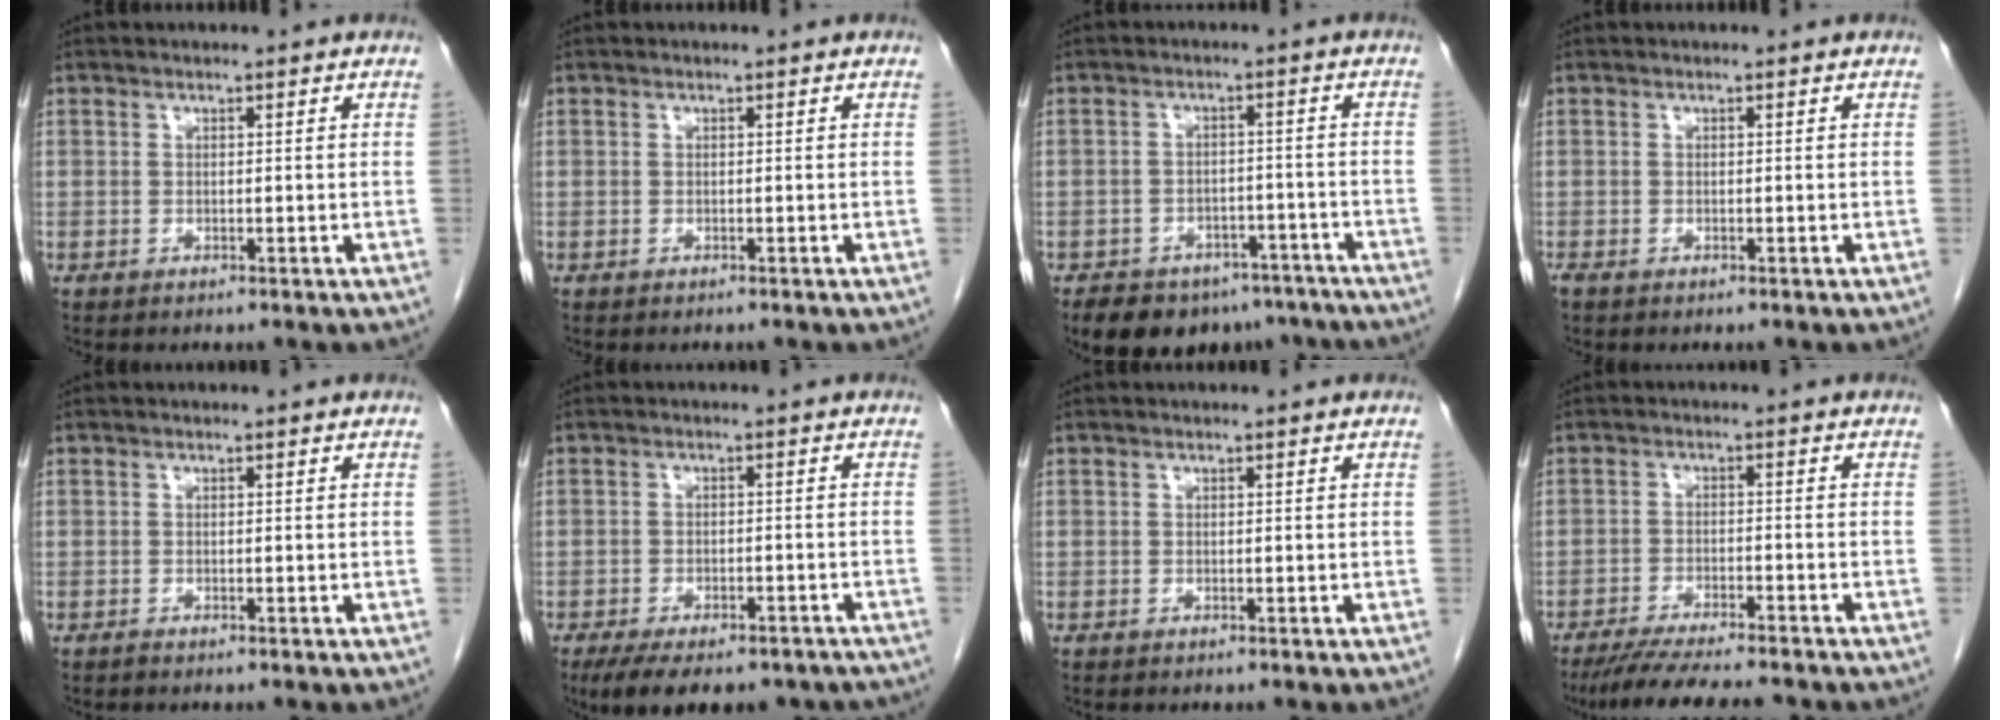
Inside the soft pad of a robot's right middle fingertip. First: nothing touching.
{"total": 0.0}
{"total": 12.7, "force": [-9.6, 7.1, 4.3], "torque": [-0.062, 0.007, -0.117]}
{"total": 0.0}
{"total": 0.0}
{"total": 15.1, "force": [-11.8, 6.0, 7.2], "torque": [-0.118, -0.004, -0.150]}
{"total": 0.0}
{"total": 11.1, "force": [-9.6, 0.9, 5.5], "torque": [-0.082, -0.025, -0.147]}